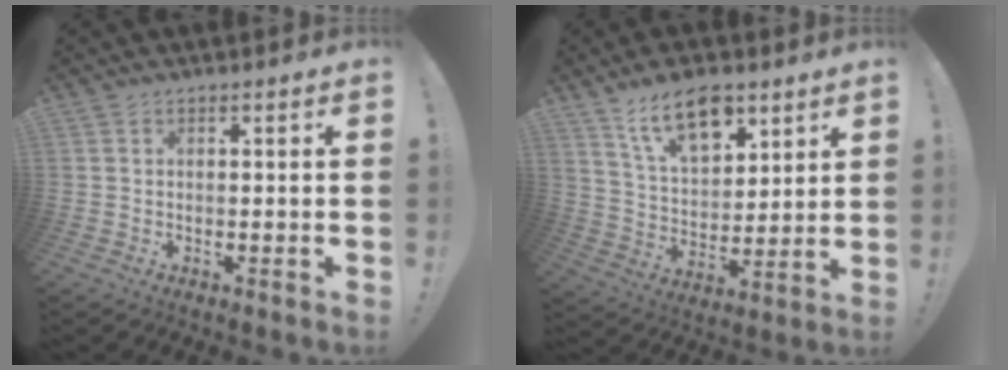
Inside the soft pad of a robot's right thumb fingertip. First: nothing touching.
{"total": 15.1, "force": [9.8, 8.0, 8.3], "torque": [-0.137, -0.049, 0.178]}